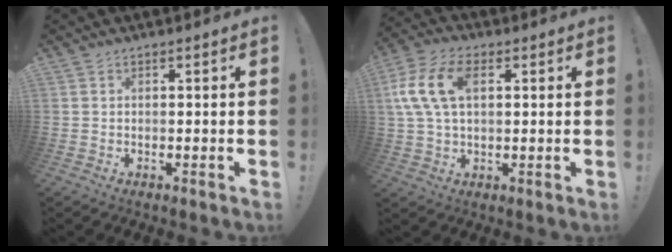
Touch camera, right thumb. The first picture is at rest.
{"total": 13.4, "force": [3.1, 8.1, 10.2], "torque": [-0.218, 0.009, 0.058]}